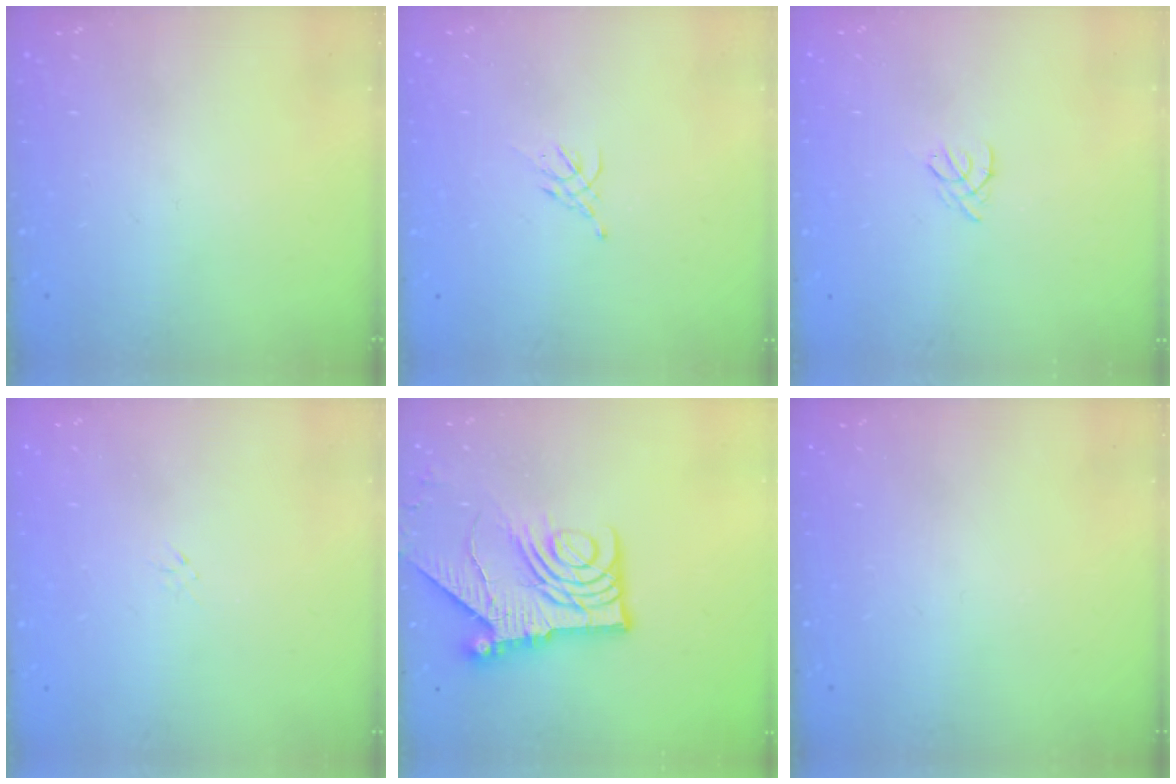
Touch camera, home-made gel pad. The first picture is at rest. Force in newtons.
{"total": 1.9, "press": 1.8, "slide": 0.5}
{"total": 2.0, "press": 1.9, "slide": 0.5}
{"total": 0.0}
{"total": 15.5, "press": 15.4, "slide": 1.7}
{"total": 0.0}